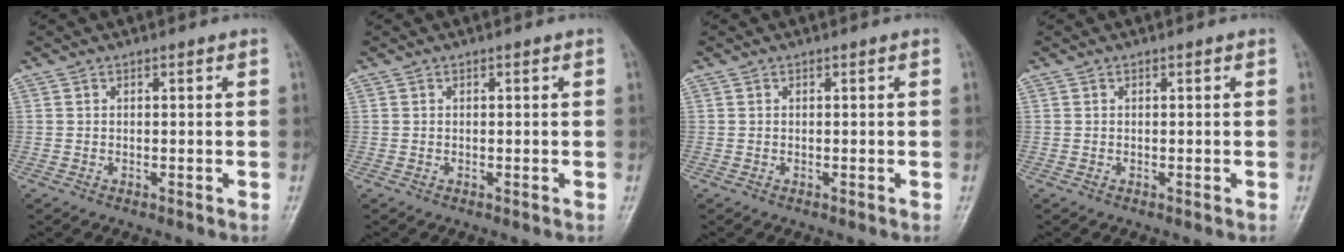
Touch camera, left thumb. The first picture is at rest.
{"total": 0.0}
{"total": 0.0}
{"total": 0.0}